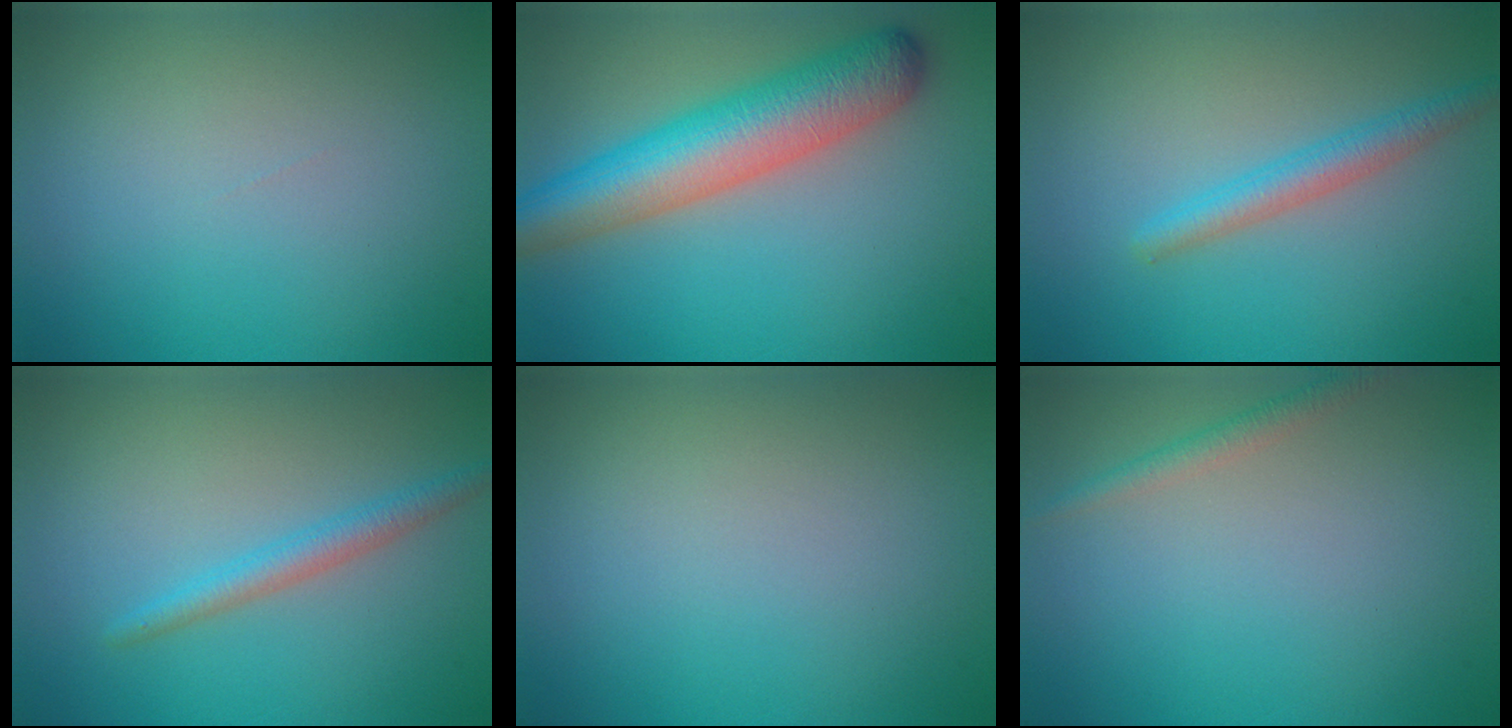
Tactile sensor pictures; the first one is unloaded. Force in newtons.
{"total": 8.1, "press": 8.1, "slide": 0.3}
{"total": 2.5, "press": 2.5, "slide": 0.2}
{"total": 2.2, "press": 2.2, "slide": 0.0}
{"total": 0.0}
{"total": 1.5, "press": 1.5, "slide": 0.0}